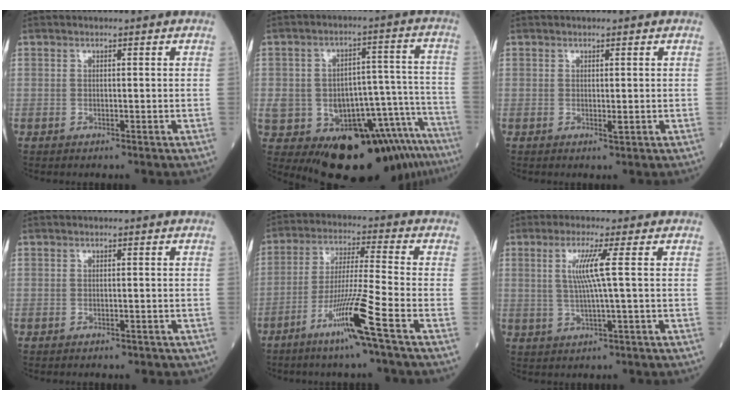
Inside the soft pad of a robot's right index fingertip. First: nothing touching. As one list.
[{"total": 16.1, "force": [-11.3, 5.2, 10.2], "torque": [-0.090, 0.051, -0.147]}, {"total": 0.7, "force": [0.0, 0.1, 0.7], "torque": [-0.011, -0.003, 0.000]}, {"total": 2.2, "force": [-1.8, 0.9, 0.8], "torque": [-0.012, -0.002, -0.016]}, {"total": 12.9, "force": [-6.7, -1.8, 10.8], "torque": [-0.207, -0.024, -0.130]}, {"total": 5.1, "force": [1.0, -1.2, 4.9], "torque": [-0.100, -0.001, 0.023]}]